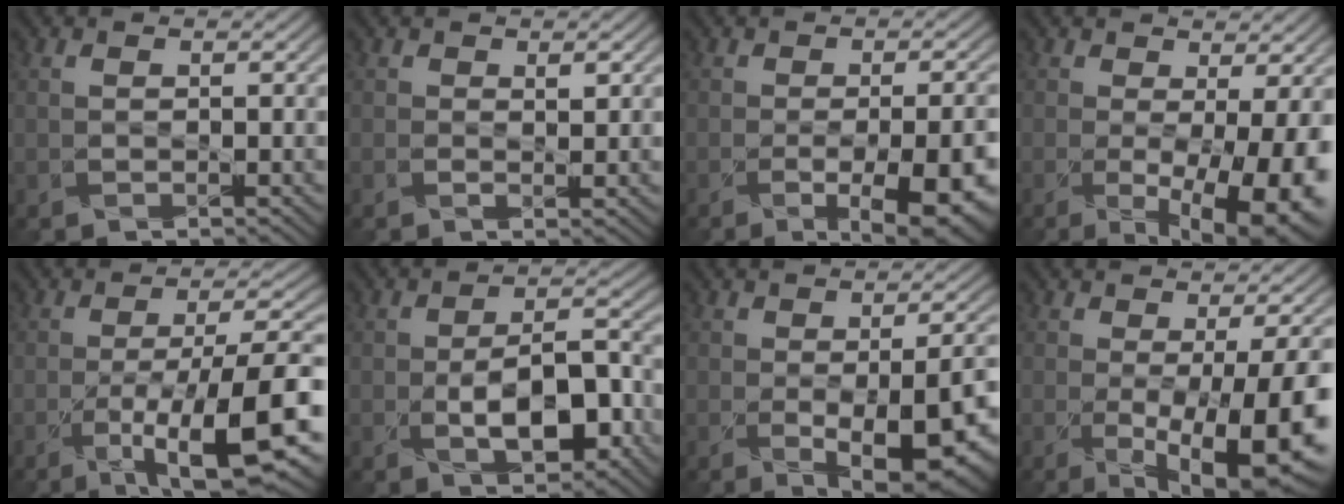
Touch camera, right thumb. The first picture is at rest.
{"total": 0.7, "force": [0.4, 0.4, 0.5], "torque": [-0.006, -0.004, 0.005]}
{"total": 10.2, "force": [-4.6, 3.9, 8.2], "torque": [-0.091, -0.012, -0.047]}
{"total": 10.6, "force": [-2.9, 4.2, 9.3], "torque": [-0.144, -0.036, -0.024]}
{"total": 13.0, "force": [-5.7, 3.0, 11.3], "torque": [-0.174, -0.002, -0.095]}
{"total": 7.8, "force": [-2.8, 3.8, 6.2], "torque": [-0.094, -0.001, -0.047]}
{"total": 10.7, "force": [-3.4, 5.2, 8.7], "torque": [-0.113, -0.037, -0.032]}
{"total": 11.9, "force": [-3.5, 3.9, 10.6], "torque": [-0.175, -0.040, -0.036]}